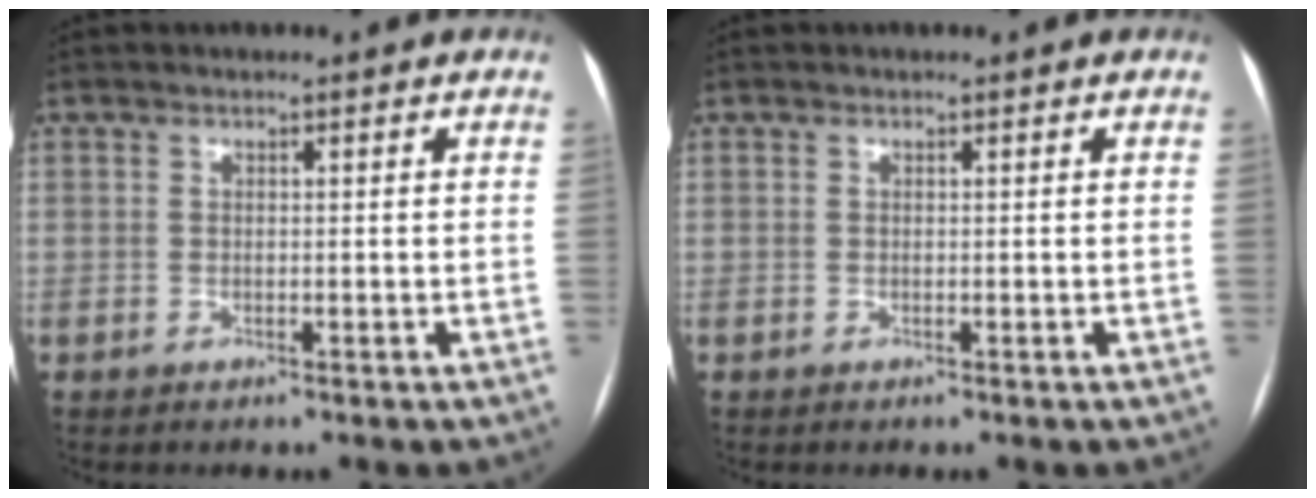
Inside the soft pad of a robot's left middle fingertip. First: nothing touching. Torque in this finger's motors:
{"motor_torque": [0.01, -0.19, 0.01, 0.00]}